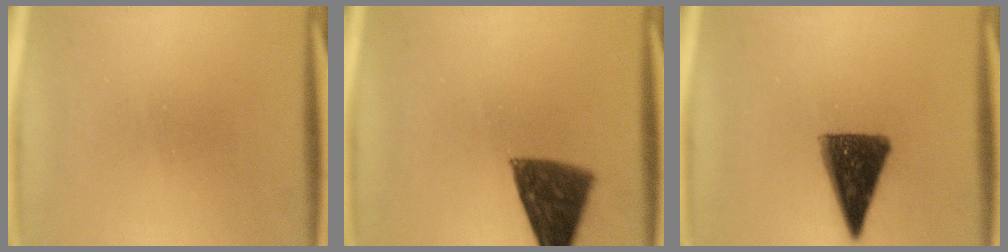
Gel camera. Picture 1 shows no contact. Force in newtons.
{"total": 10.4}
{"total": 12.5}